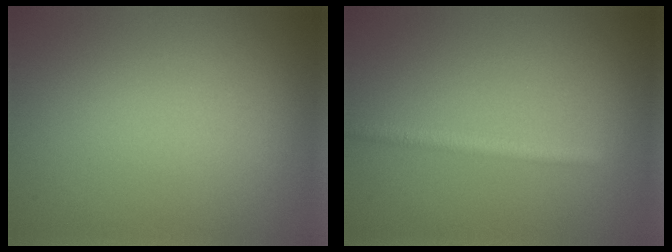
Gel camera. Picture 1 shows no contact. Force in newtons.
{"total": 1.8, "press": 1.8, "slide": 0.2}